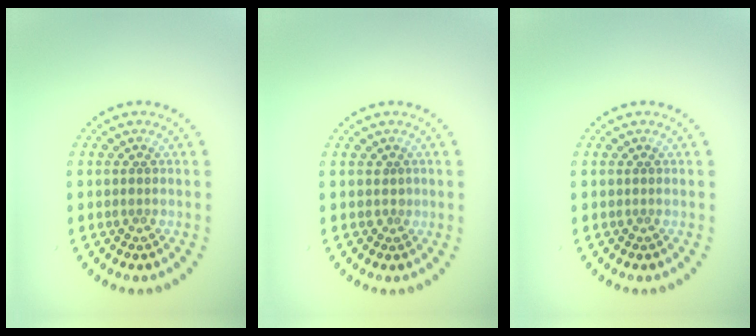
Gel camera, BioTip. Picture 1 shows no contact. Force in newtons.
{"total": 0.6, "press": 0.3, "slide": 0.6}
{"total": 0.0}